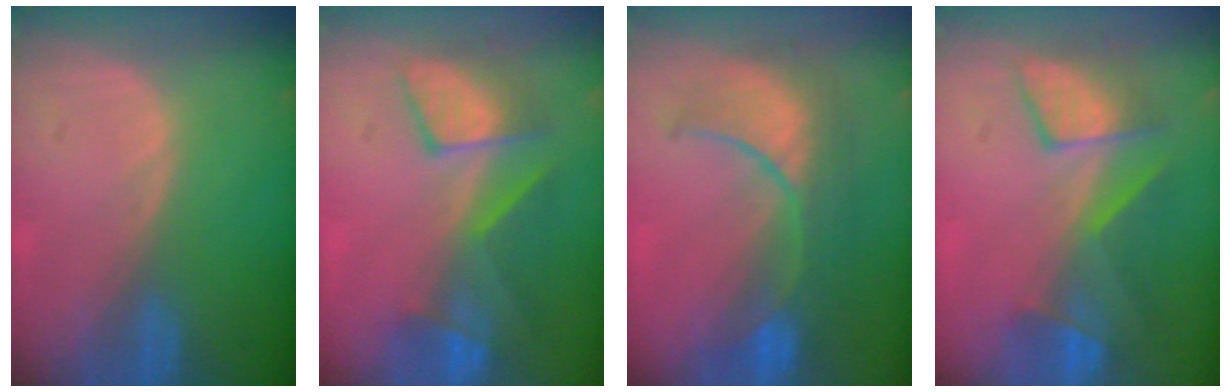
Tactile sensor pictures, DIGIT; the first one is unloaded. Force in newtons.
{"total": 8.2, "press": 7.9, "slide": 2.4}
{"total": 9.2, "press": 9.0, "slide": 2.3}
{"total": 7.8, "press": 7.6, "slide": 1.6}